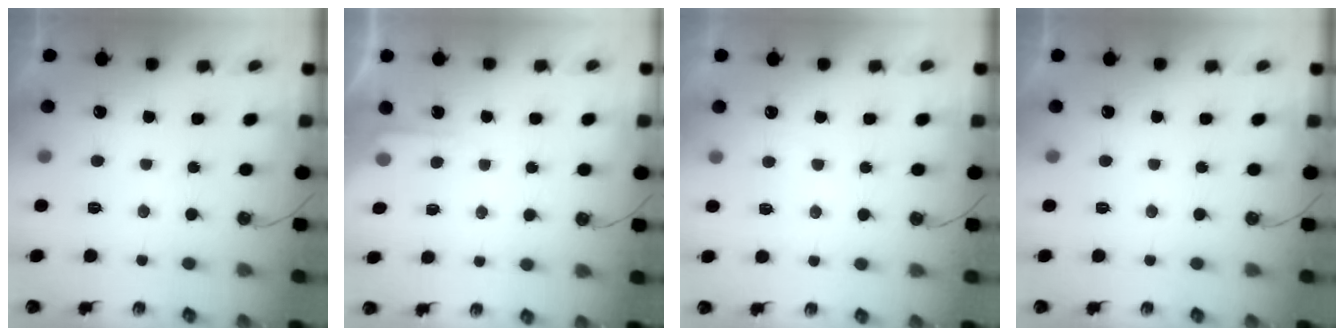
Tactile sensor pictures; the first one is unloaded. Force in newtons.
{"total": 3.7, "press": 3.7, "slide": 0.4}
{"total": 4.6, "press": 4.6, "slide": 0.4}
{"total": 0.0}